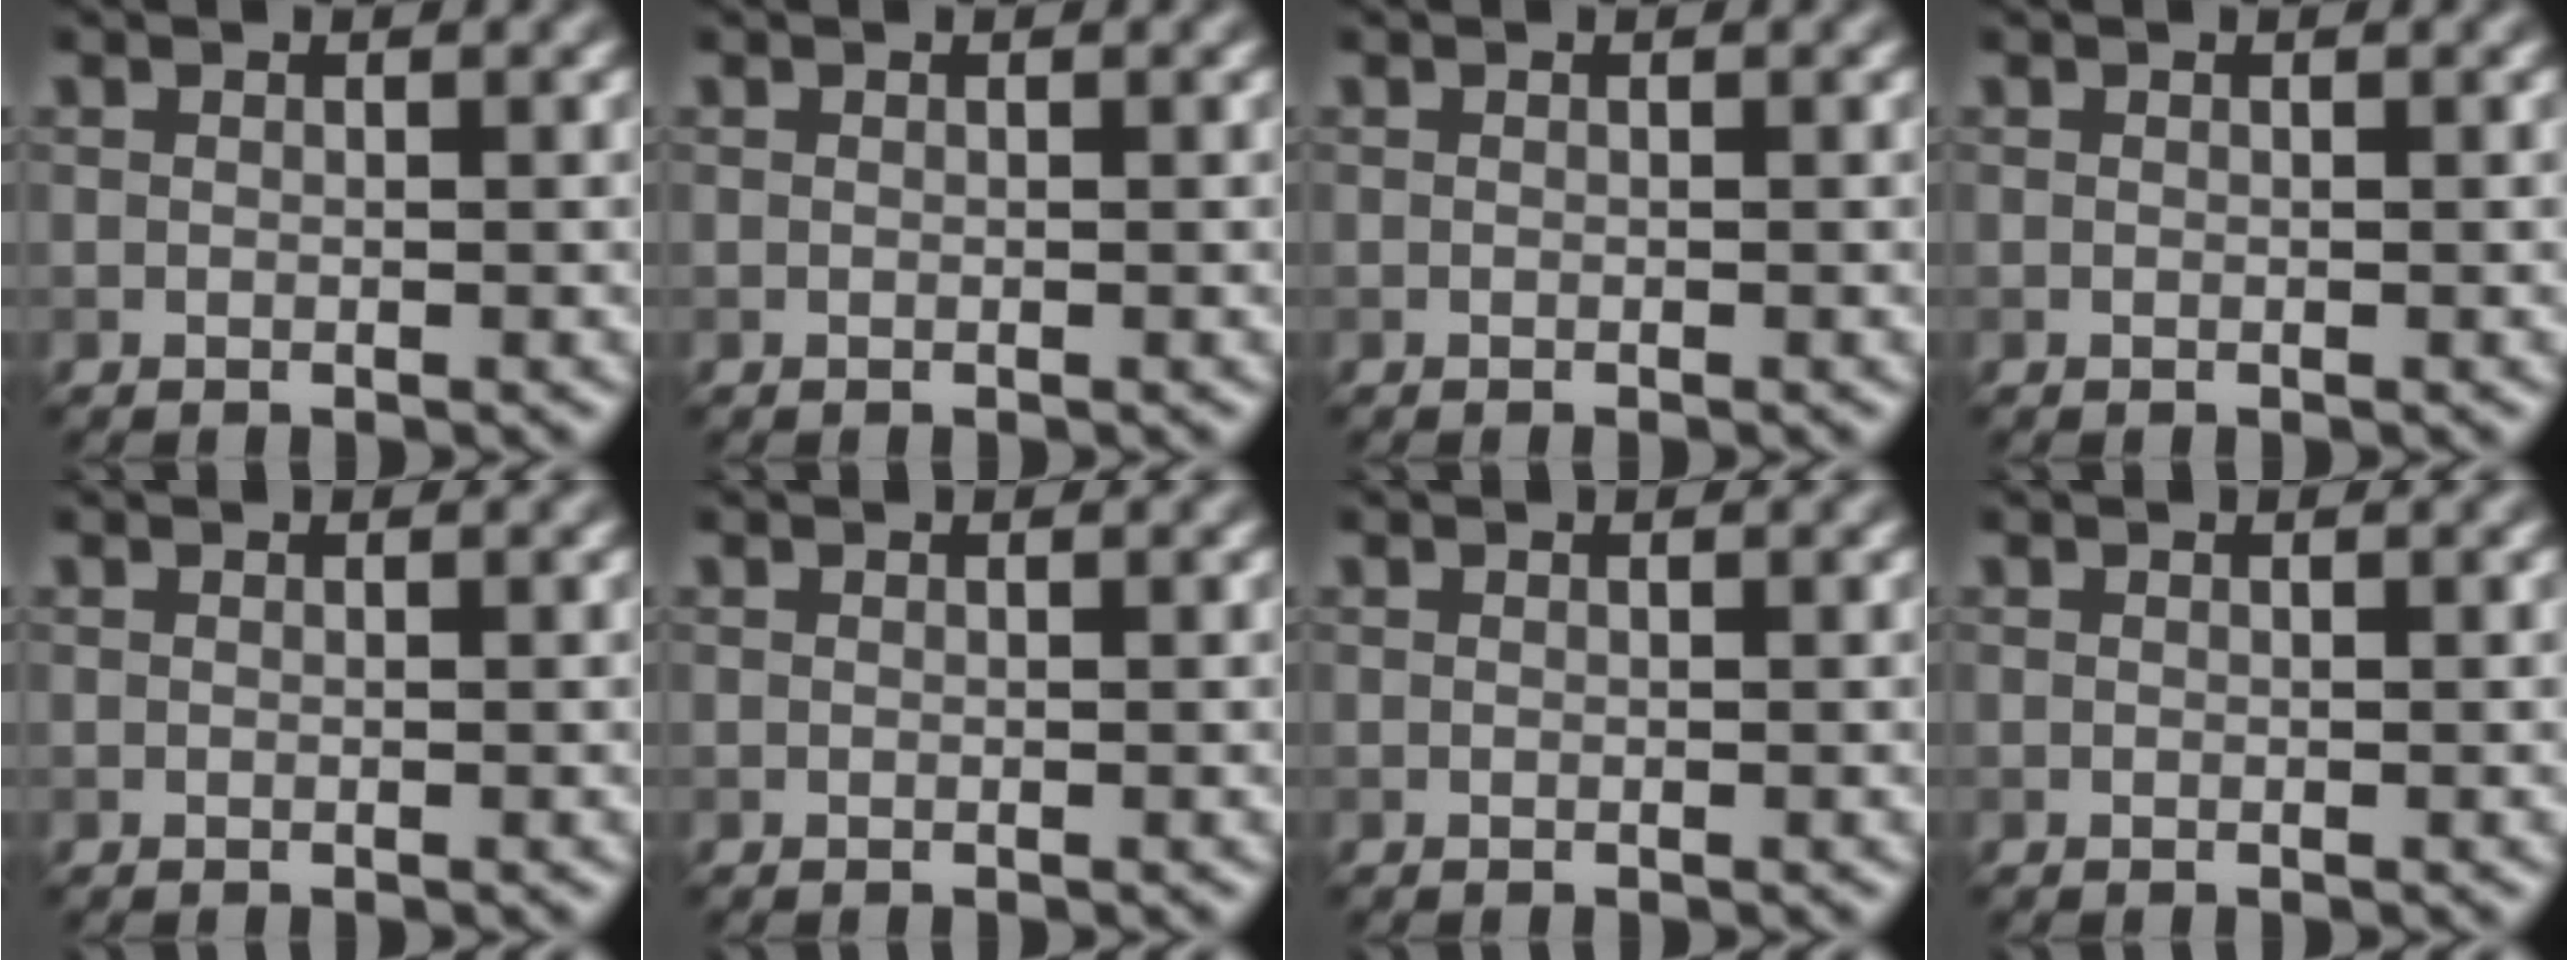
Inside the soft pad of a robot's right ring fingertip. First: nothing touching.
{"total": 0.0}
{"total": 0.0}
{"total": 0.0}
{"total": 0.0}
{"total": 0.0}
{"total": 0.0}
{"total": 0.0}